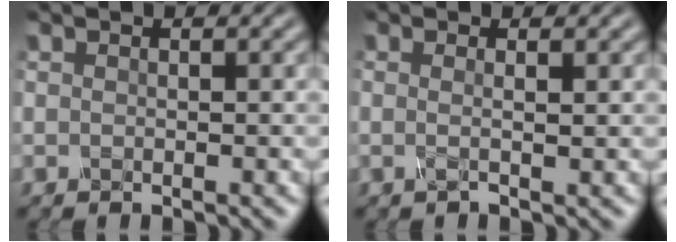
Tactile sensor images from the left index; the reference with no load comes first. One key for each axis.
{"total": 1.3, "fx": -0.1, "fy": 0.4, "fz": 1.3, "tx": -0.025, "ty": -0.002, "tz": -0.008}